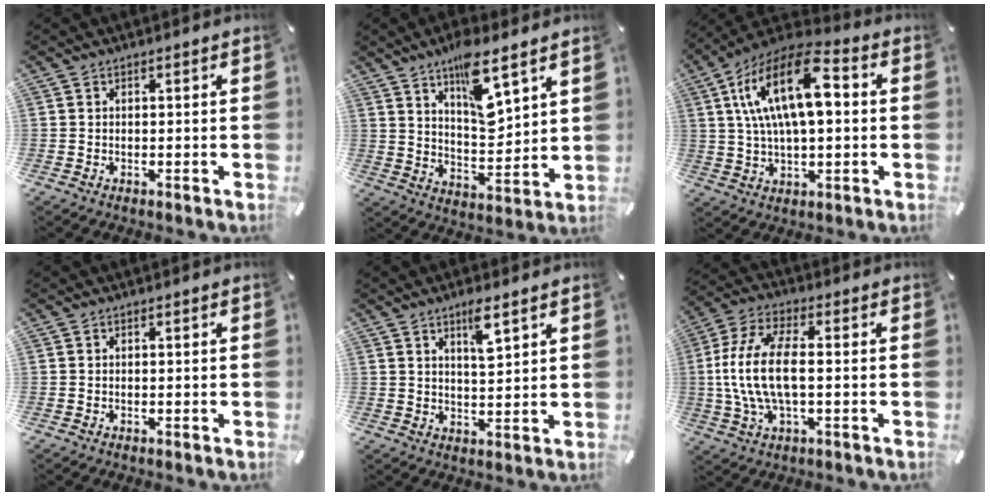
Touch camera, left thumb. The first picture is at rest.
{"total": 12.7, "force": [8.0, 4.6, 8.8], "torque": [-0.123, -0.050, 0.135]}
{"total": 18.7, "force": [4.7, 9.3, 15.6], "torque": [-0.294, -0.006, 0.076]}
{"total": 0.0}
{"total": 6.1, "force": [3.7, 1.7, 4.5], "torque": [-0.074, -0.014, 0.059]}
{"total": 13.6, "force": [-0.6, 6.2, 12.1], "torque": [-0.255, -0.007, -0.011]}